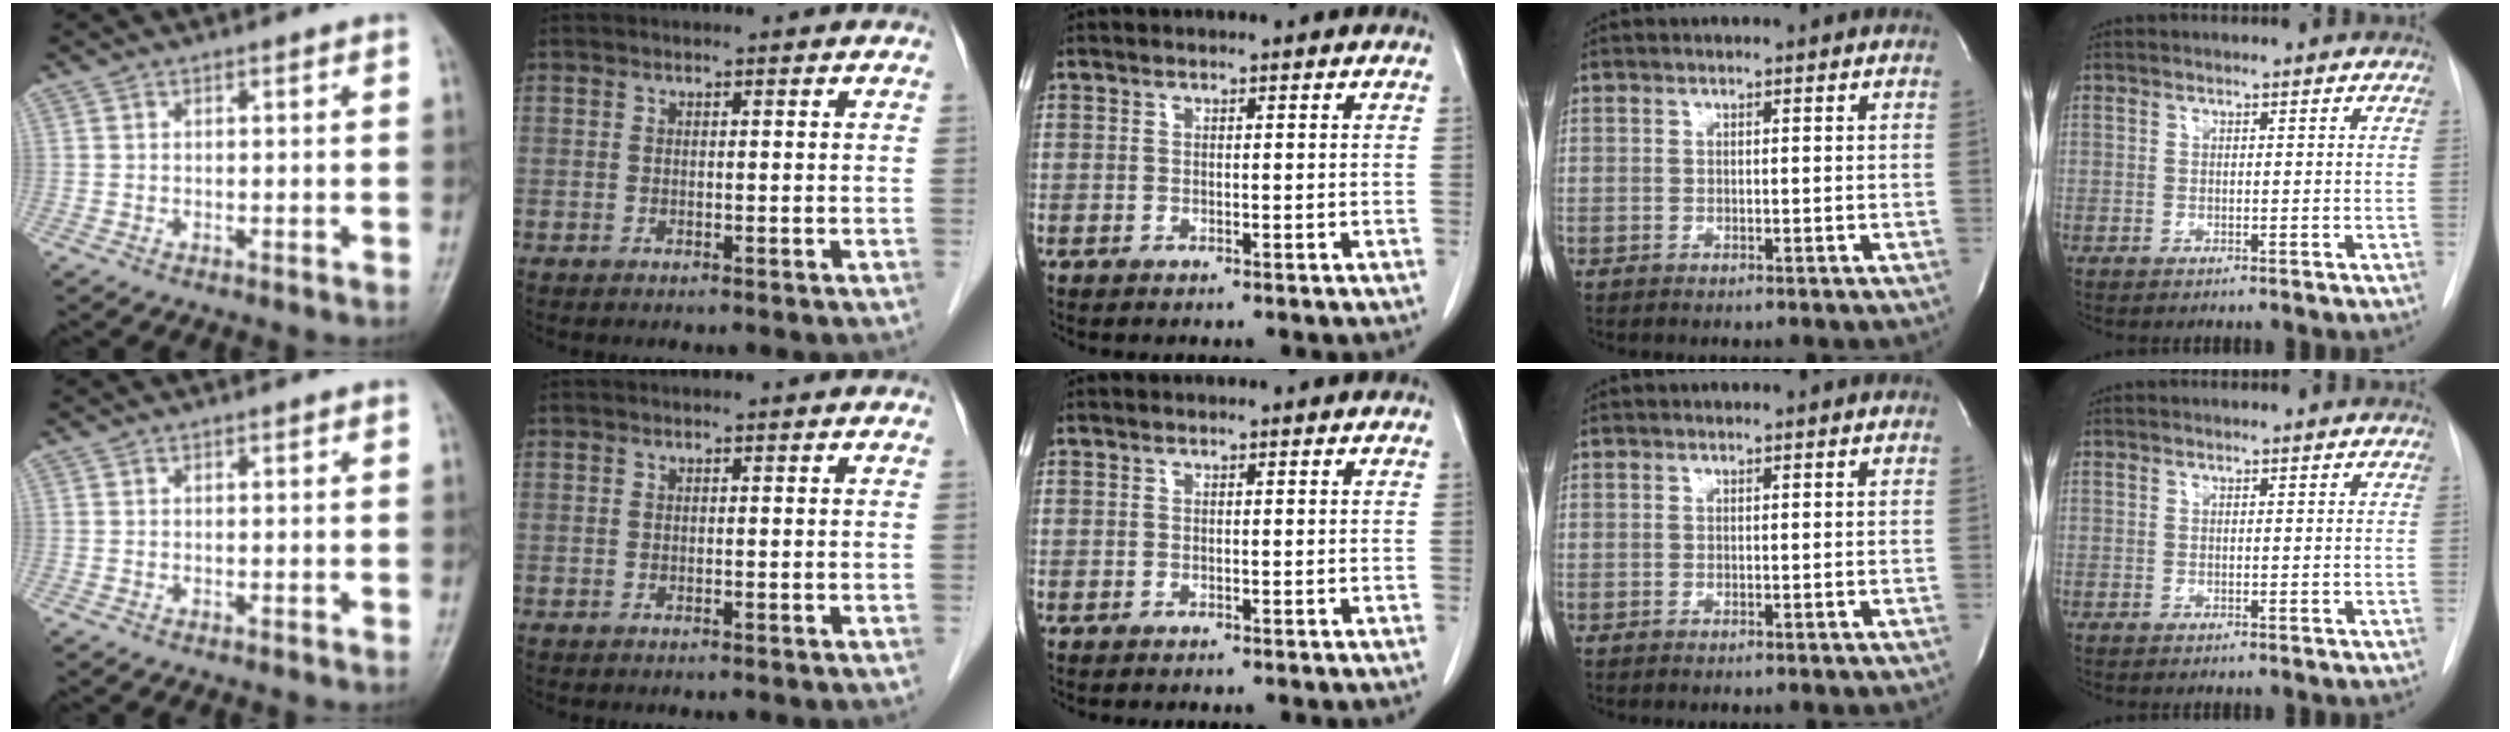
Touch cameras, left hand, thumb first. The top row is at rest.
{}